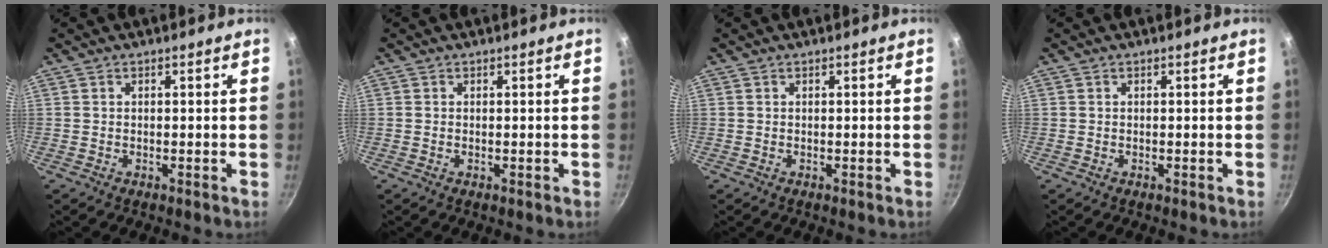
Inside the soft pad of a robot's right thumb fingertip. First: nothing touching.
{"total": 0.0}
{"total": 0.0}
{"total": 0.0}